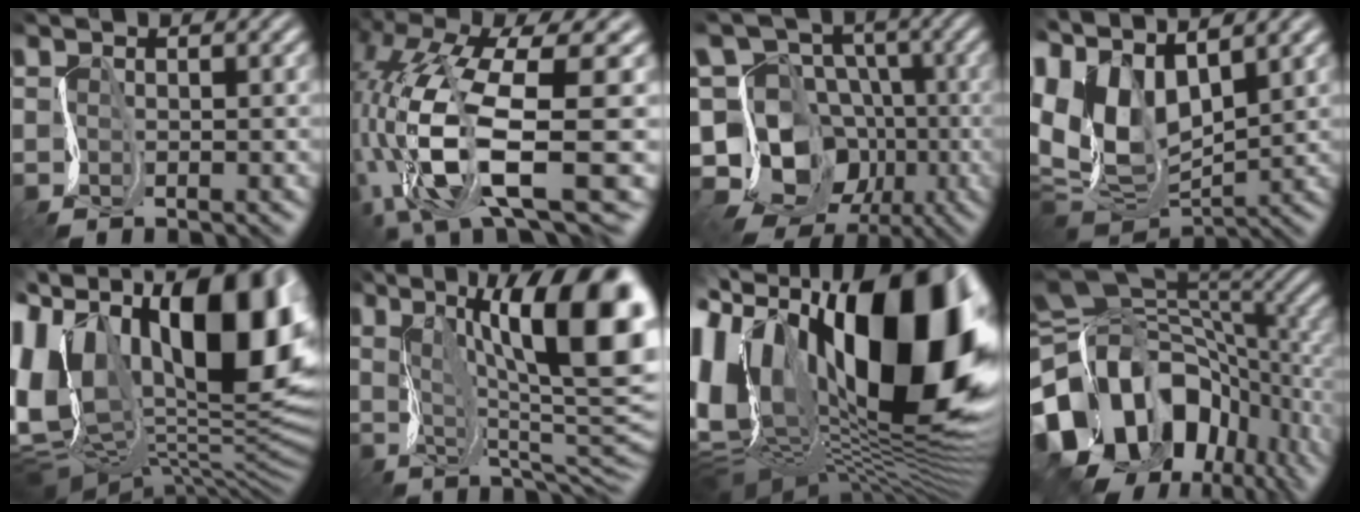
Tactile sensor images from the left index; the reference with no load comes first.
{"total": 13.2, "force": [-3.7, 5.2, 11.5], "torque": [-0.246, -0.004, -0.070]}
{"total": 14.5, "force": [-6.9, 11.3, 6.0], "torque": [-0.113, 0.005, -0.134]}
{"total": 10.4, "force": [3.3, 6.0, 7.8], "torque": [-0.191, 0.004, 0.060]}
{"total": 18.7, "force": [3.7, 12.3, 13.6], "torque": [-0.245, 0.010, 0.079]}
{"total": 14.4, "force": [4.2, 4.4, 13.0], "torque": [-0.195, 0.007, 0.070]}
{"total": 20.5, "force": [2.1, 11.4, 17.0], "torque": [-0.327, -0.017, 0.038]}
{"total": 17.6, "force": [-7.4, 12.4, 10.1], "torque": [-0.220, 0.000, -0.127]}